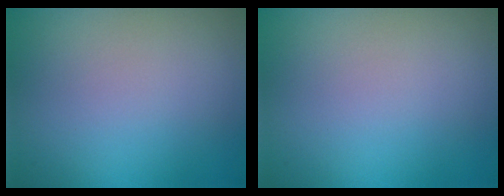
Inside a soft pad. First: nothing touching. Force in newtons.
{"total": 0.0}